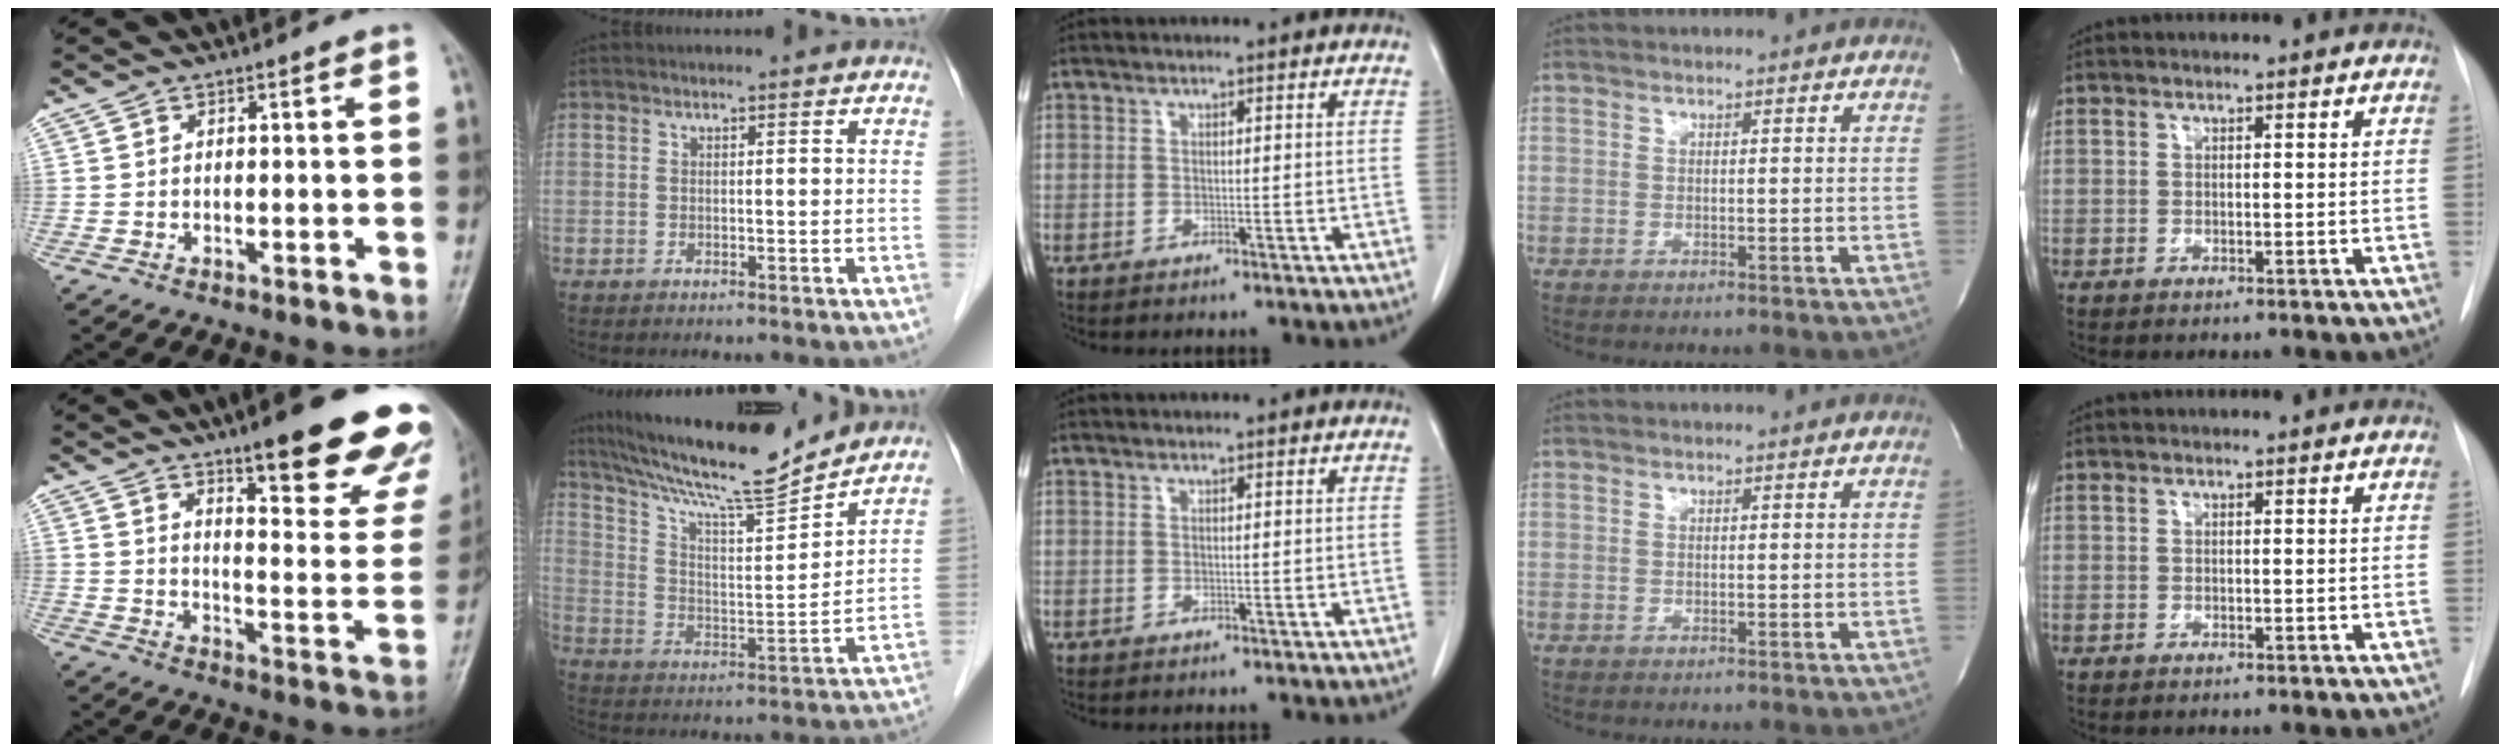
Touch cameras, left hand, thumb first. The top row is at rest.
{"thumb": {"total": 22.9, "force": [15.5, 5.2, 16.0], "torque": [-0.172, -0.081, 0.206]}, "index": {"total": 16.9, "force": [15.3, 0.0, 7.1], "torque": [-0.127, -0.004, 0.253]}}